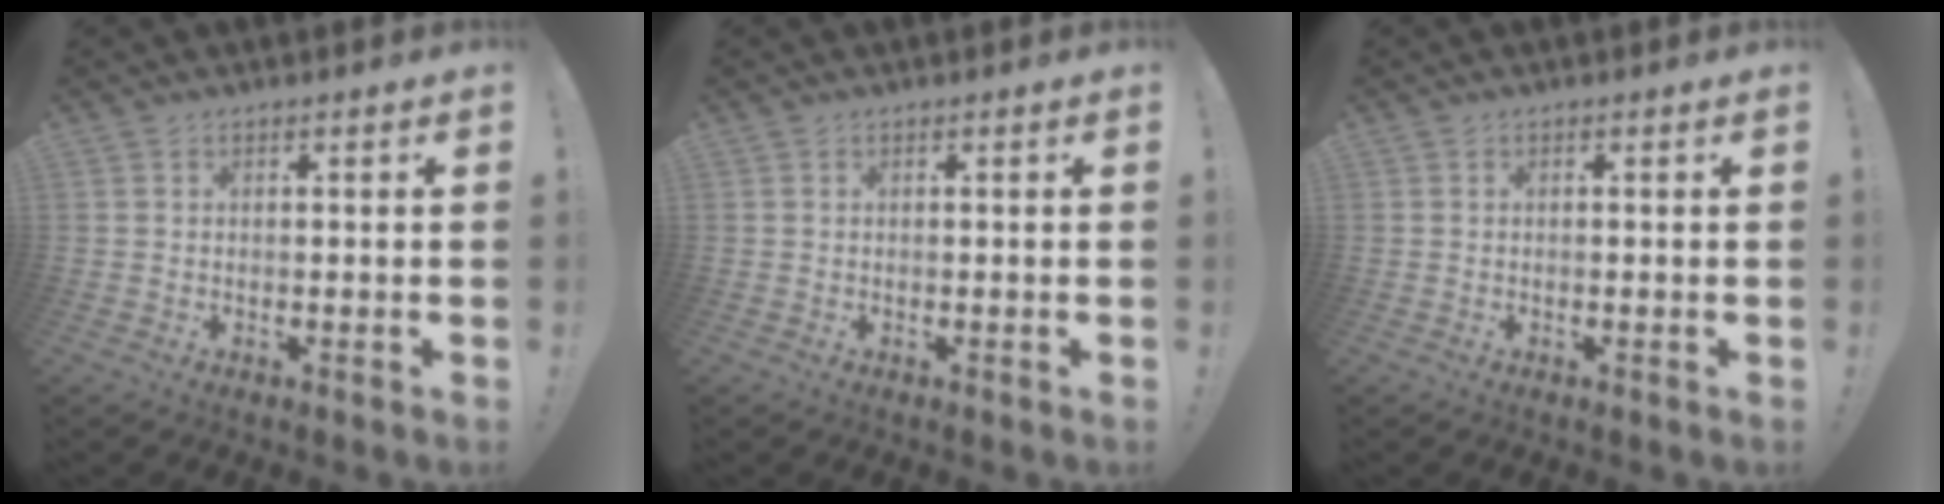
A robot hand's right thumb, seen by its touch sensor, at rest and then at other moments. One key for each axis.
{"total": 0.0}
{"total": 0.0}